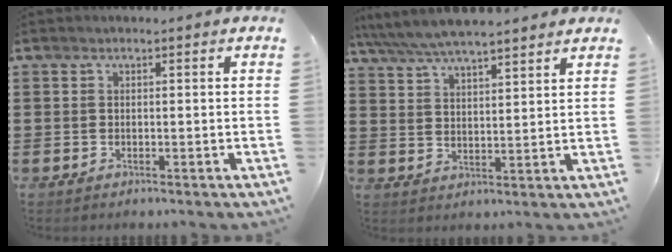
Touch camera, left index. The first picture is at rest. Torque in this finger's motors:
{"motor_torque": [1.56, -0.58, 1.05, 0.21]}